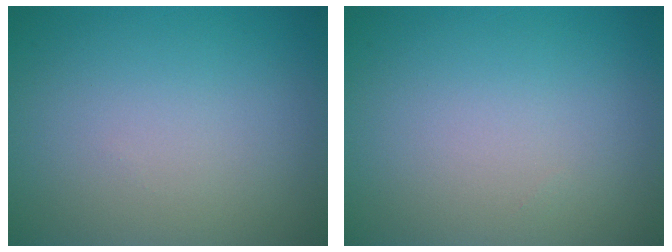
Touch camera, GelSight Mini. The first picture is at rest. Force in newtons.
{"total": 0.0}